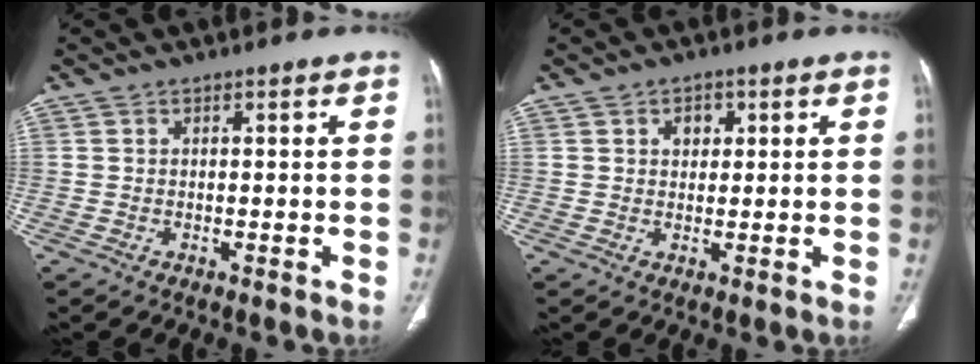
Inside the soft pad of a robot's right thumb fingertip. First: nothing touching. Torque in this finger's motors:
{"motor_torque": [-0.13, 0.72, 0.54, 0.28, -0.02]}